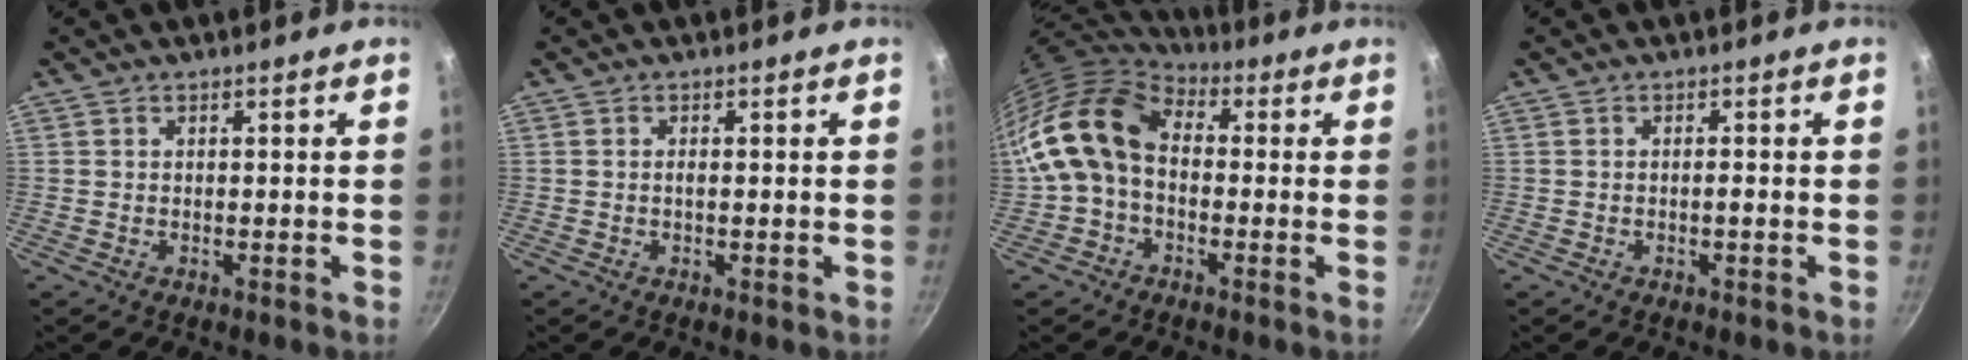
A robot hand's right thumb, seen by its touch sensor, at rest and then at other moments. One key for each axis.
{"total": 0.7, "fx": -0.1, "fy": 0.2, "fz": 0.7, "tx": -0.013, "ty": 0.001, "tz": -0.002}
{"total": 14.3, "fx": -0.1, "fy": 10.1, "fz": 10.1, "tx": -0.173, "ty": 0.031, "tz": -0.019}
{"total": 0.9, "fx": -0.3, "fy": 0.2, "fz": 0.8, "tx": -0.016, "ty": 0.005, "tz": -0.008}